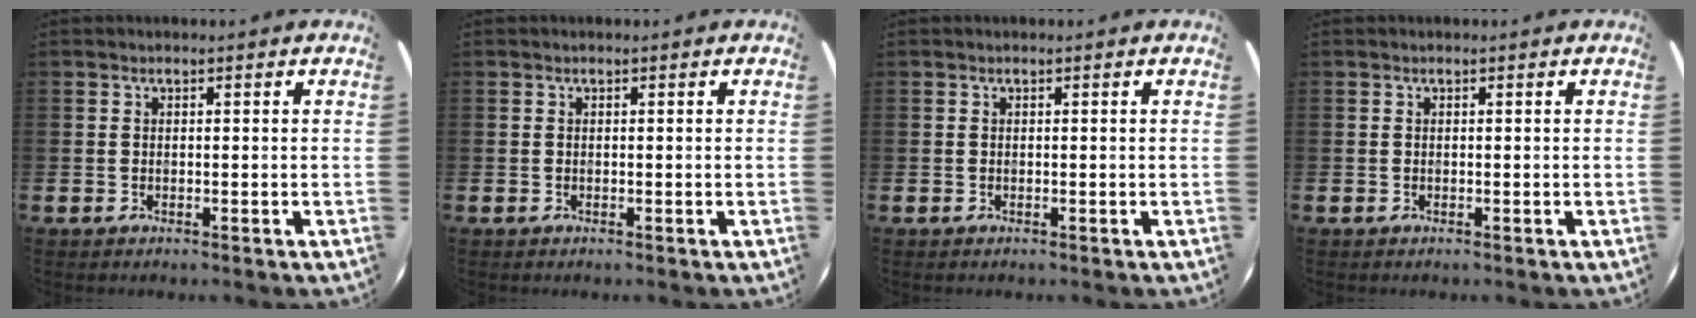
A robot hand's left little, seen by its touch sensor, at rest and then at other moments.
{"total": 0.0}
{"total": 0.0}
{"total": 0.0}